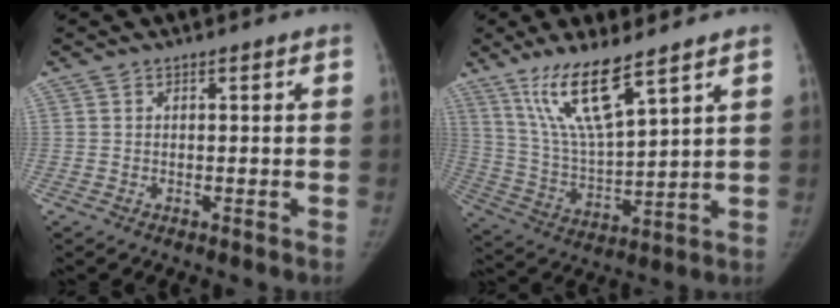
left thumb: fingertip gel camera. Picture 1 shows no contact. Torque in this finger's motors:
{"motor_torque": [0.21, 0.27, 1.41, -1.35, 0.08]}